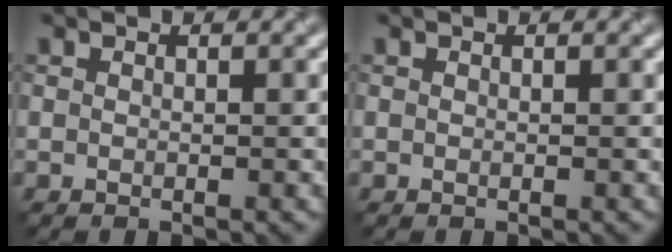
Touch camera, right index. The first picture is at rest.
{"total": 0.0}